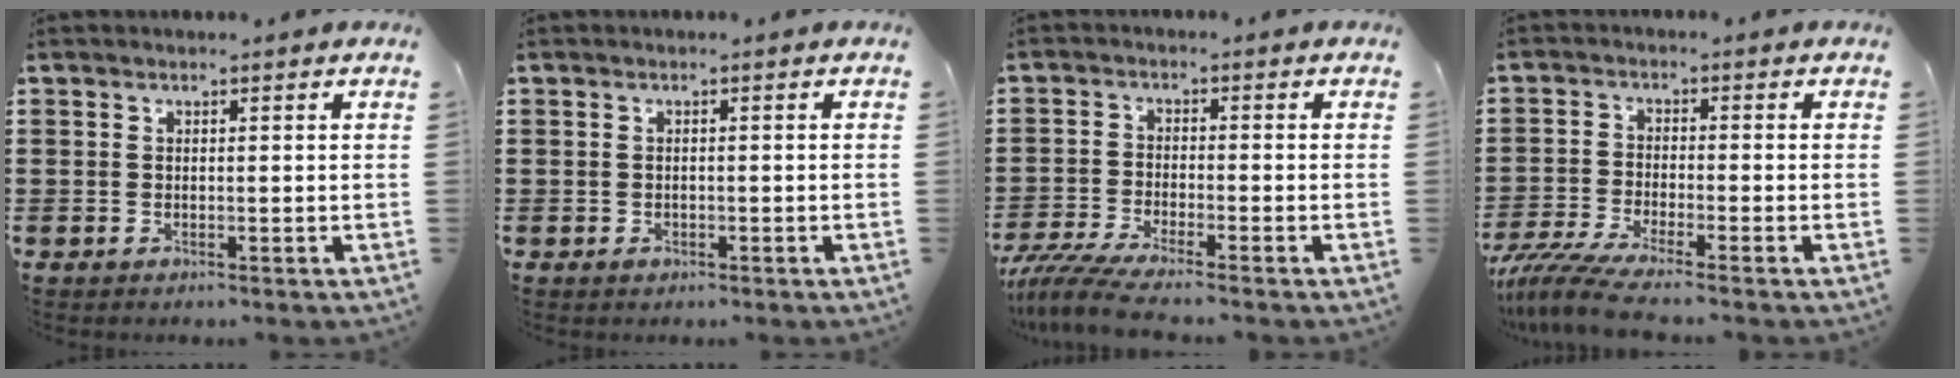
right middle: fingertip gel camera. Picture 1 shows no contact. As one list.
[{"total": 0.6, "force": [-0.3, 0.4, 0.3], "torque": [-0.006, -0.001, -0.007]}, {"total": 4.9, "force": [-4.4, -0.1, 2.1], "torque": [-0.064, -0.022, -0.092]}, {"total": 5.2, "force": [-4.4, -0.1, 2.6], "torque": [-0.079, -0.028, -0.094]}]